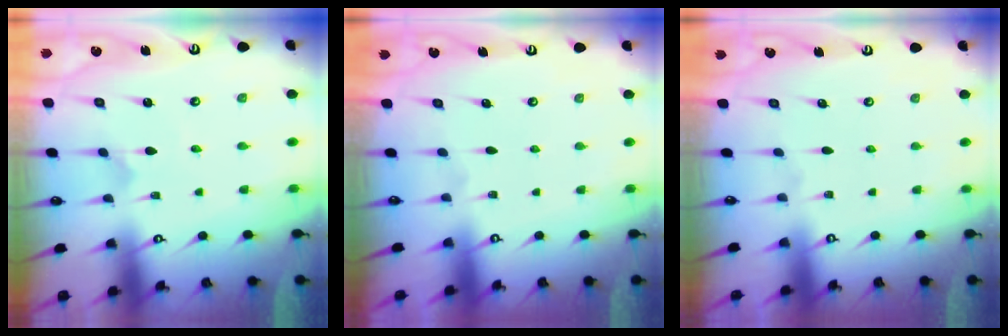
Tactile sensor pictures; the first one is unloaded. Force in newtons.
{"total": 0.0}
{"total": 0.0}